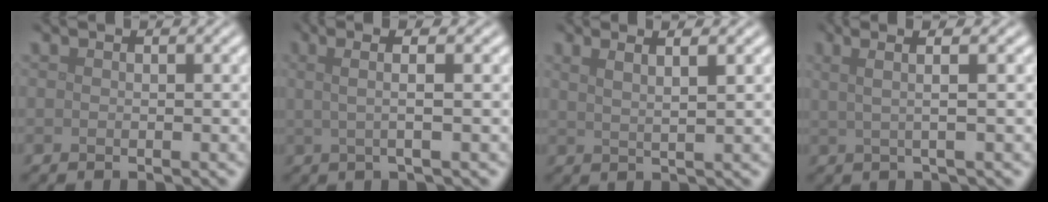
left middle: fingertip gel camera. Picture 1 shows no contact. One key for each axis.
{"total": 3.3, "fx": 0.7, "fy": 0.7, "fz": 3.1, "tx": -0.052, "ty": 0.003, "tz": 0.005}
{"total": 4.0, "fx": 2.3, "fy": 1.4, "fz": 3.0, "tx": -0.021, "ty": 0.016, "tz": 0.007}
{"total": 4.1, "fx": 1.5, "fy": 1.2, "fz": 3.6, "tx": -0.048, "ty": 0.014, "tz": -0.001}